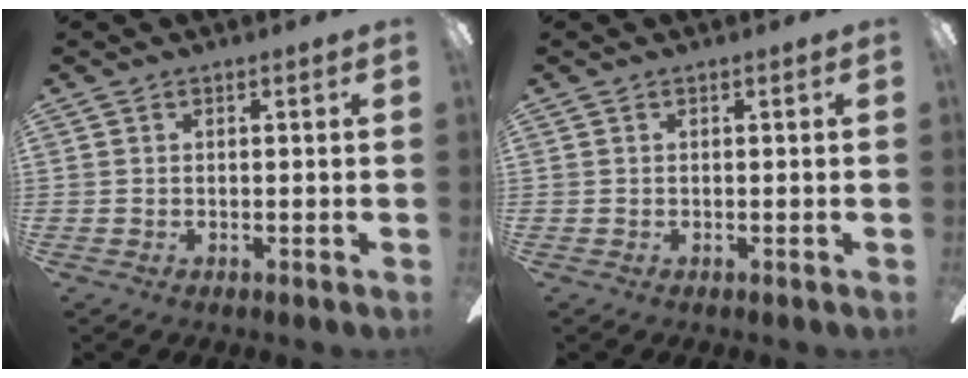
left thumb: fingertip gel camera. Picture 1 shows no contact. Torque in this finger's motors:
{"motor_torque": [-0.10, 0.13, 0.07, 0.07, 0.00]}